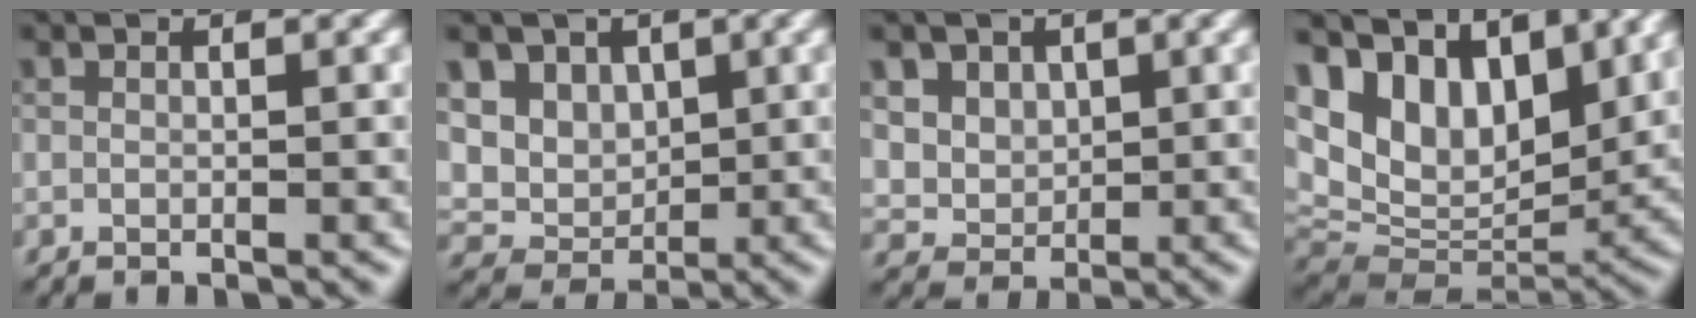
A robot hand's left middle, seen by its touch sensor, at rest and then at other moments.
{"total": 7.6, "force": [2.9, 6.0, 3.6], "torque": [-0.074, 0.008, 0.046]}
{"total": 4.8, "force": [2.1, 3.9, 2.0], "torque": [-0.040, 0.000, 0.037]}
{"total": 11.9, "force": [6.9, 6.6, 7.1], "torque": [-0.160, 0.025, 0.121]}